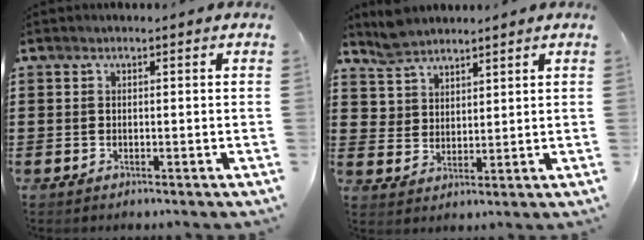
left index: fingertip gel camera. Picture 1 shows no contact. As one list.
[{"total": 5.0, "force": [4.4, 2.3, 0.2], "torque": [-0.024, -0.002, 0.086]}]